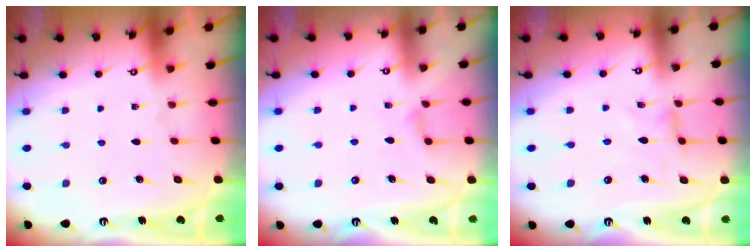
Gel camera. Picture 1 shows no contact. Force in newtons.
{"total": 2.9, "press": 2.9, "slide": 0.5}
{"total": 2.0, "press": 1.9, "slide": 0.4}